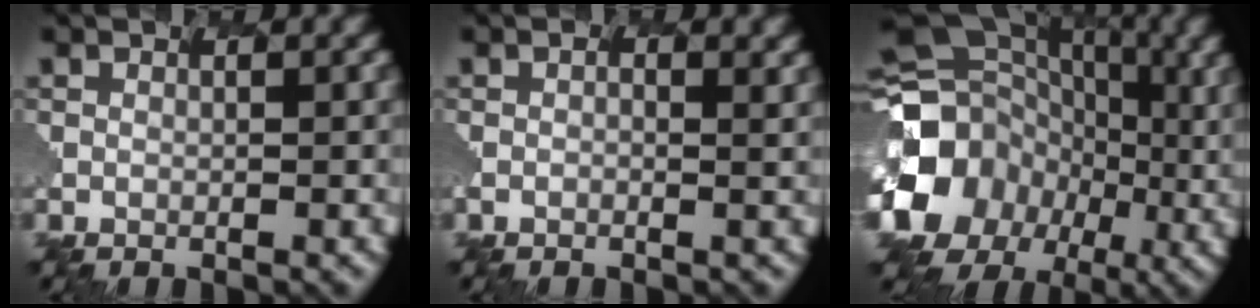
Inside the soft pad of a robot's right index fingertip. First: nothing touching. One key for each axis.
{"total": 0.5, "fx": -0.1, "fy": -0.4, "fz": -0.3, "tx": 0.001, "ty": -0.001, "tz": -0.010}
{"total": 16.2, "fx": -4.6, "fy": 15.0, "fz": 4.0, "tx": -0.139, "ty": -0.004, "tz": -0.118}